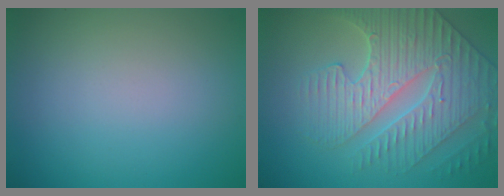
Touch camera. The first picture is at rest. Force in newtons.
{"total": 5.6, "press": 5.2, "slide": 2.2}